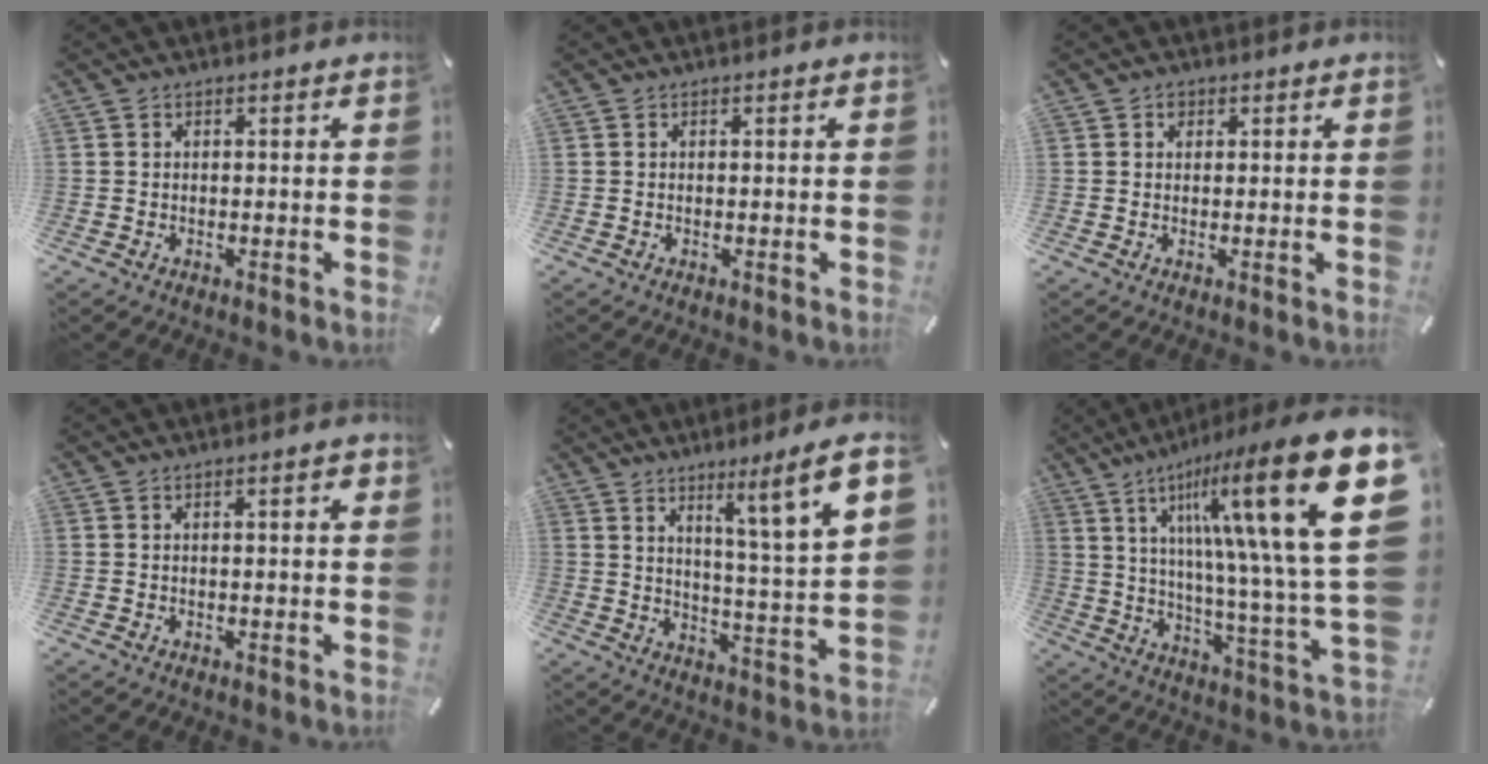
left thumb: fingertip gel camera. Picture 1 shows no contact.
{"total": 0.0}
{"total": 1.3, "force": [0.4, 1.2, 0.4], "torque": [0.000, 0.002, 0.004]}
{"total": 1.9, "force": [0.4, 0.3, 1.8], "torque": [-0.034, 0.004, 0.005]}
{"total": 10.9, "force": [7.1, -0.4, 8.3], "torque": [-0.121, -0.054, 0.101]}
{"total": 31.0, "force": [12.1, 8.2, 27.3], "torque": [-0.408, -0.085, 0.197]}